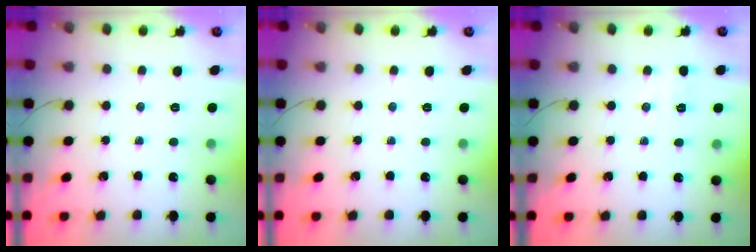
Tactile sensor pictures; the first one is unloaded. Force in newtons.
{"total": 0.0}
{"total": 1.7, "press": 1.0, "slide": 1.3}